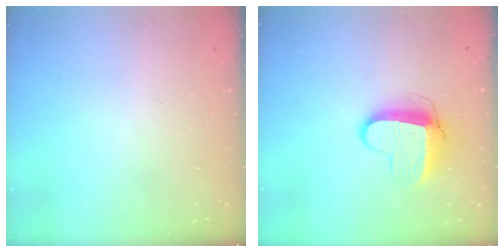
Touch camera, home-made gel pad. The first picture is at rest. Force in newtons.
{"total": 8.9, "press": 8.8, "slide": 1.0}